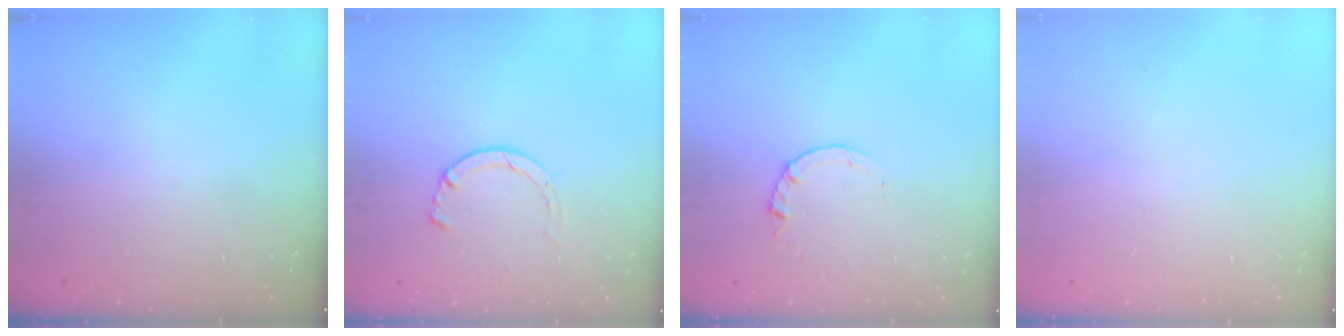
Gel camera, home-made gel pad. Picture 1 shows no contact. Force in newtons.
{"total": 1.2, "press": 1.2, "slide": 0.3}
{"total": 0.9, "press": 0.8, "slide": 0.2}
{"total": 2.5, "press": 2.5, "slide": 0.2}